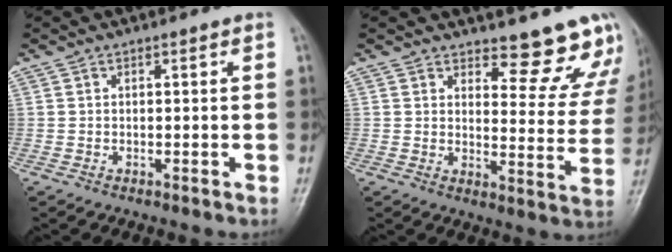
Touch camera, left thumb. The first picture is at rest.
{"total": 12.3, "force": [11.1, 4.0, 3.2], "torque": [0.008, -0.094, 0.122]}